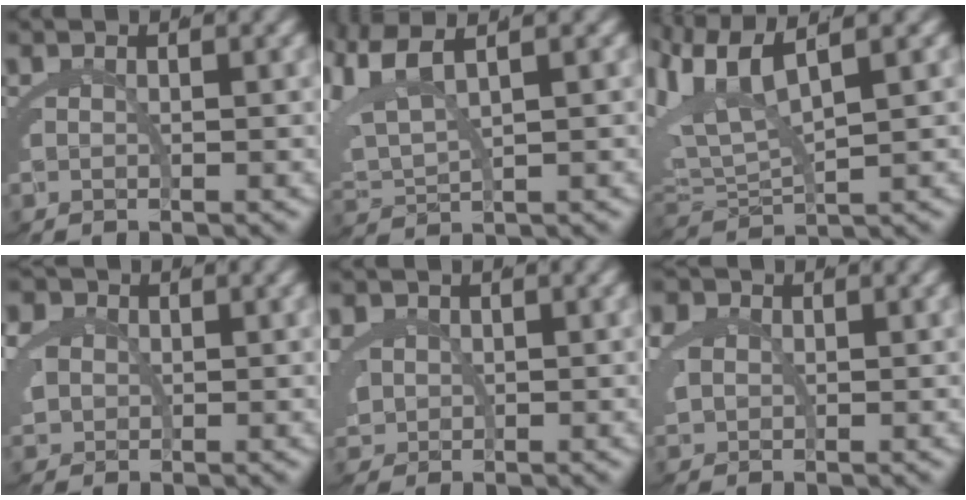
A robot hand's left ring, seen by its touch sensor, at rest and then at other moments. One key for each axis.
{"total": 4.3, "fx": 2.9, "fy": 1.3, "fz": 2.9, "tx": -0.086, "ty": 0.005, "tz": 0.062}
{"total": 5.8, "fx": 3.1, "fy": 2.3, "fz": 4.3, "tx": -0.112, "ty": 0.005, "tz": 0.062}
{"total": 5.1, "fx": 1.4, "fy": 4.4, "fz": 2.0, "tx": -0.047, "ty": 0.003, "tz": 0.018}
{"total": 4.4, "fx": 1.0, "fy": 3.8, "fz": 2.0, "tx": -0.051, "ty": -0.009, "tz": 0.022}
{"total": 3.2, "fx": 1.0, "fy": 2.7, "fz": 1.3, "tx": -0.037, "ty": -0.001, "tz": 0.018}